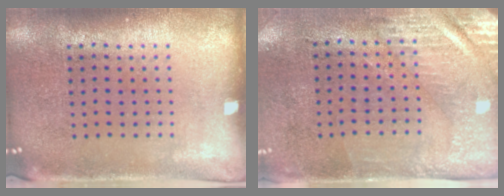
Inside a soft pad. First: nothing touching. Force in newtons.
{"total": 3.0, "press": 2.5, "slide": 1.6}